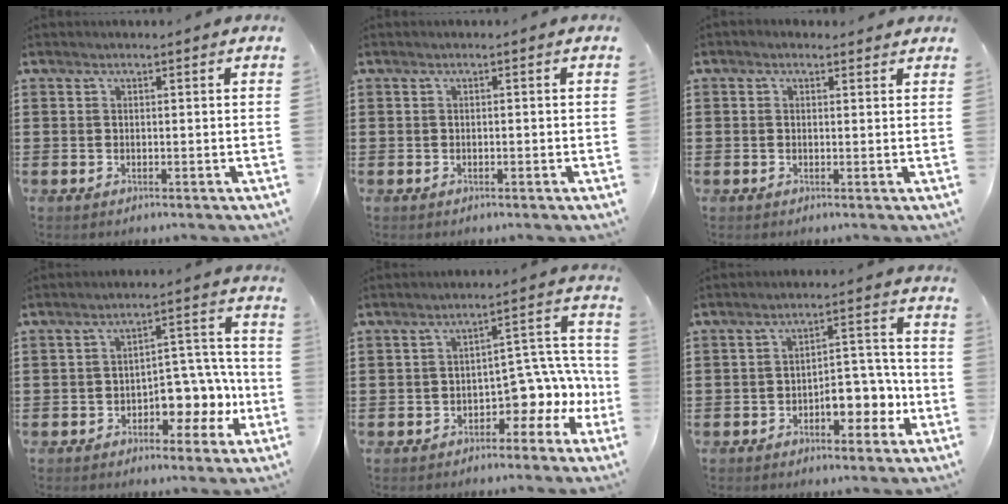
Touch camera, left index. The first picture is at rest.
{"total": 0.5, "force": [-0.4, 0.2, 0.3], "torque": [-0.008, -0.002, -0.007]}
{"total": 1.0, "force": [0.4, 0.9, 0.2], "torque": [-0.008, 0.004, 0.008]}
{"total": 6.5, "force": [-2.9, 3.9, 4.4], "torque": [-0.071, 0.009, -0.055]}
{"total": 6.9, "force": [-2.2, 3.7, 5.3], "torque": [-0.083, -0.012, -0.044]}
{"total": 6.8, "force": [-3.1, 3.6, 4.9], "torque": [-0.065, 0.008, -0.059]}